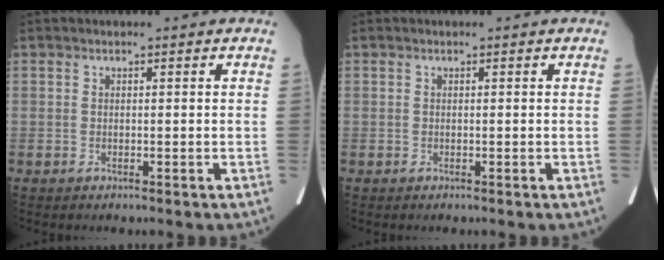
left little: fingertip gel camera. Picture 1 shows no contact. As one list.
[{"total": 0.0}]